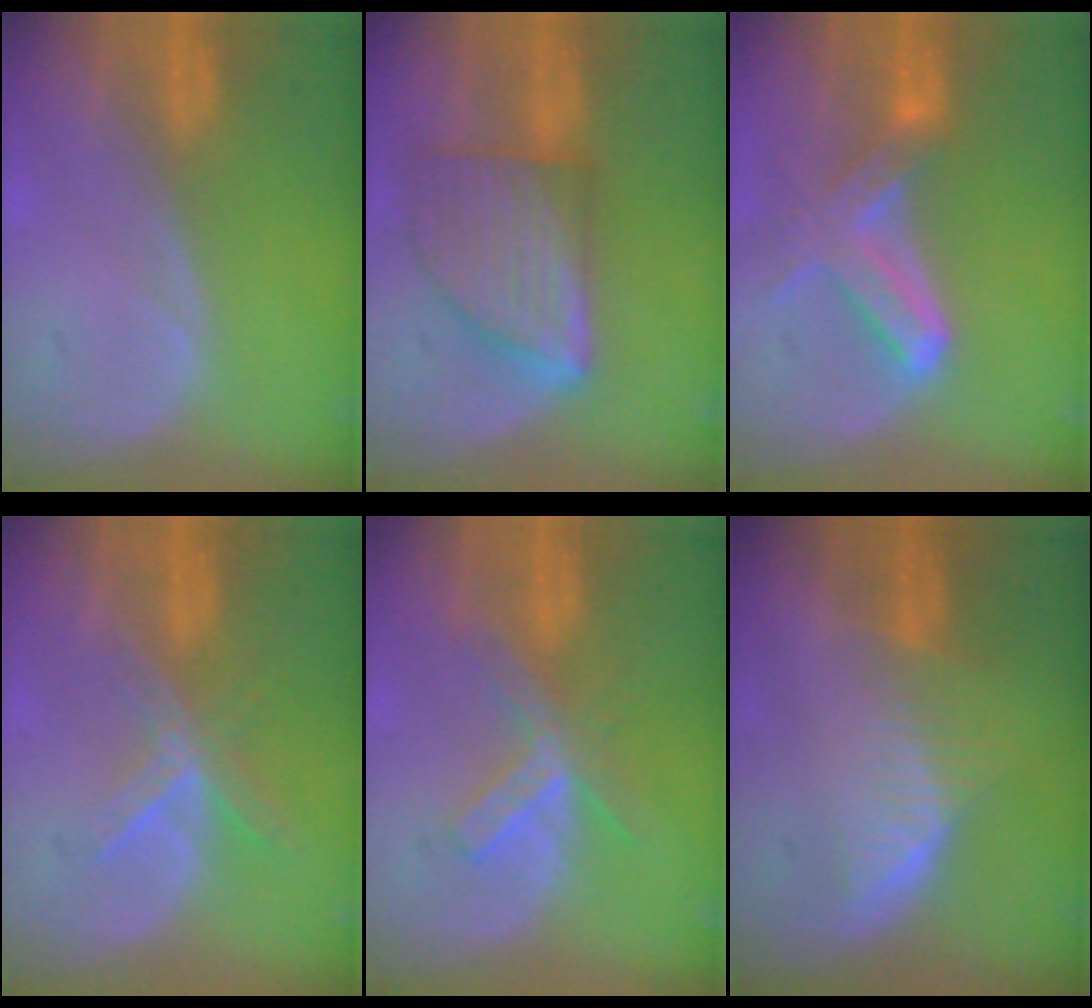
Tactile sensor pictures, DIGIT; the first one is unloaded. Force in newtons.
{"total": 8.4, "press": 8.4, "slide": 0.3}
{"total": 6.7, "press": 6.6, "slide": 1.3}
{"total": 5.6, "press": 4.9, "slide": 2.8}
{"total": 5.3, "press": 5.3, "slide": 0.8}
{"total": 6.5, "press": 5.8, "slide": 2.9}